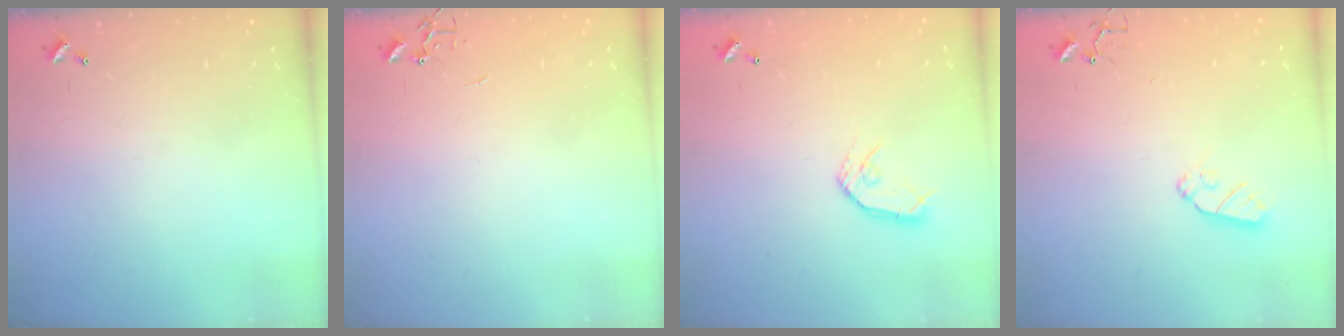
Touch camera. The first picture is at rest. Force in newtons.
{"total": 0.0}
{"total": 8.8, "press": 8.8, "slide": 0.6}
{"total": 7.3, "press": 7.2, "slide": 0.5}